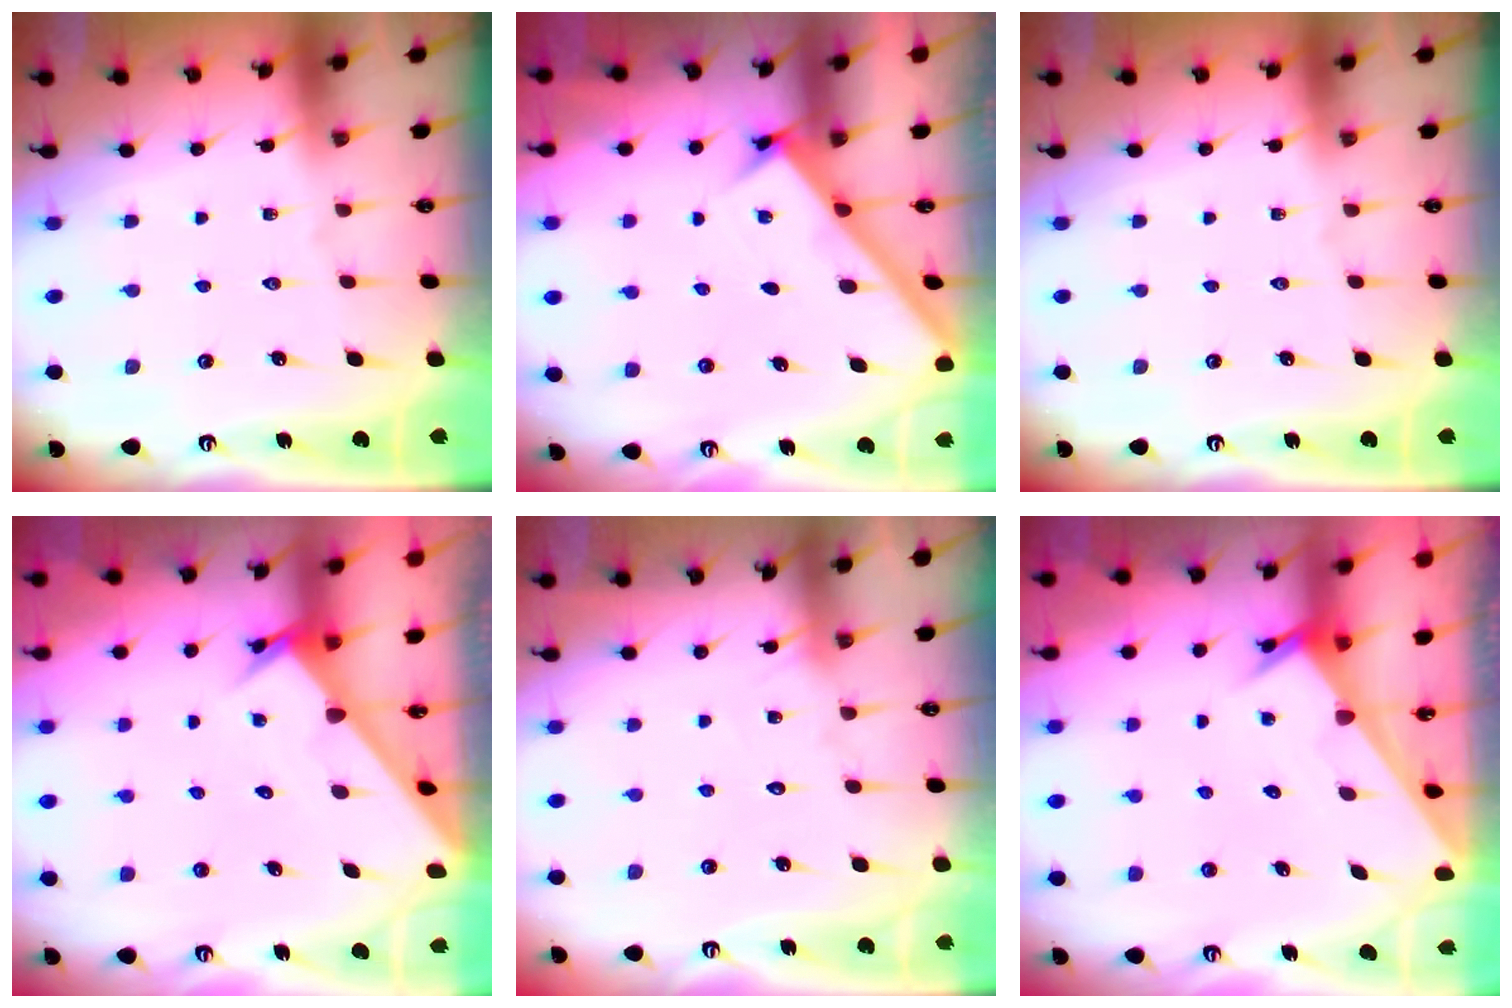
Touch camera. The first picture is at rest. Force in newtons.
{"total": 2.8, "press": 2.8, "slide": 0.4}
{"total": 0.0}
{"total": 2.8, "press": 2.8, "slide": 0.1}
{"total": 5.6, "press": 5.6, "slide": 0.5}
{"total": 2.5, "press": 2.5, "slide": 0.1}